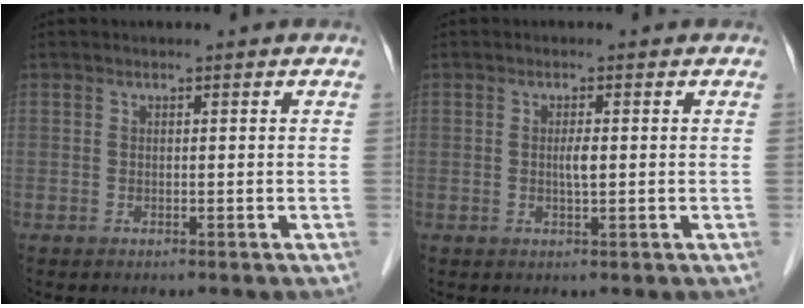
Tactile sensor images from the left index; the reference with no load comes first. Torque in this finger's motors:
{"motor_torque": [0.45, 0.22, 0.06, 0.03]}